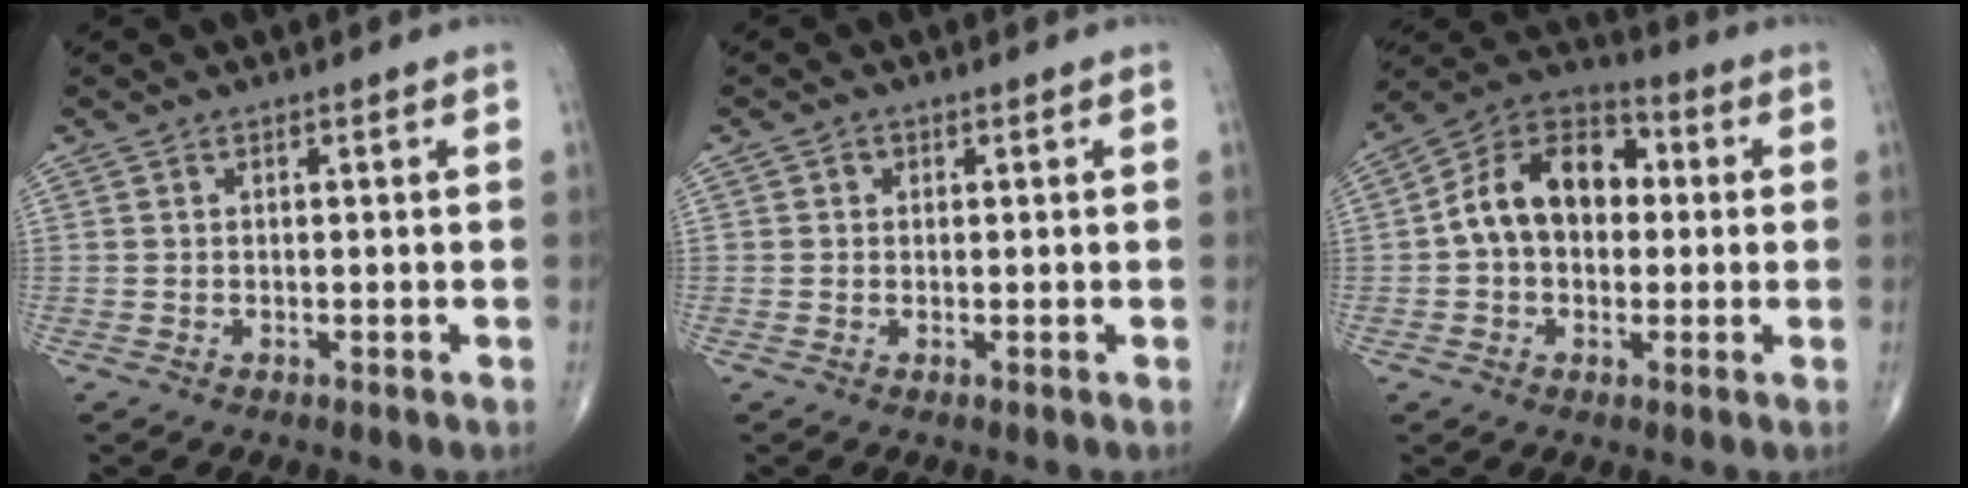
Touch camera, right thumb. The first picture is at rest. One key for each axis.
{"total": 1.0, "fx": 0.2, "fy": 0.9, "fz": 0.3, "tx": 0.004, "ty": 0.002, "tz": 0.002}
{"total": 14.4, "fx": 0.9, "fy": 10.1, "fz": 10.3, "tx": -0.146, "ty": 0.036, "tz": 0.002}